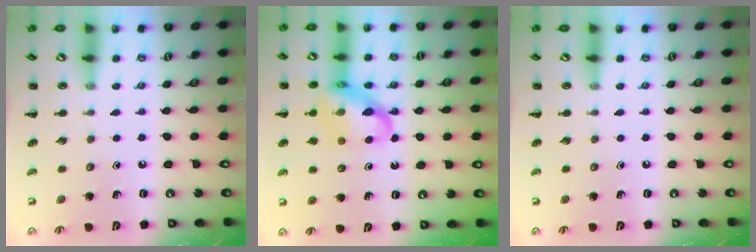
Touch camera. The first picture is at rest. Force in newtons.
{"total": 16.6, "press": 16.3, "slide": 3.1}
{"total": 0.0}